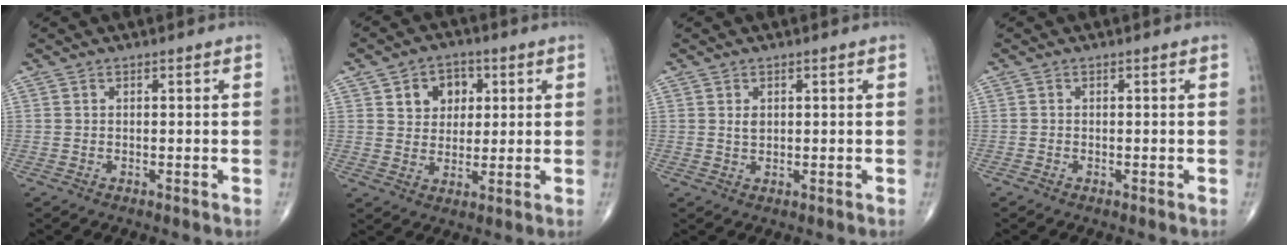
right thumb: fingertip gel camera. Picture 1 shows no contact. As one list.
[{"total": 7.4, "force": [2.6, 5.8, 3.8], "torque": [-0.020, -0.007, 0.039]}, {"total": 1.5, "force": [0.5, 1.0, 1.1], "torque": [-0.015, -0.005, 0.011]}, {"total": 0.0}]